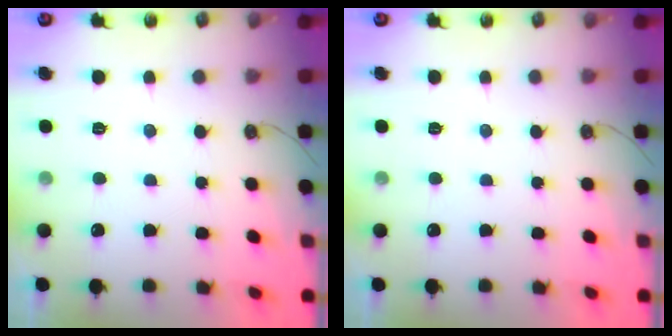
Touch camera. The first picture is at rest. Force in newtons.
{"total": 0.0}